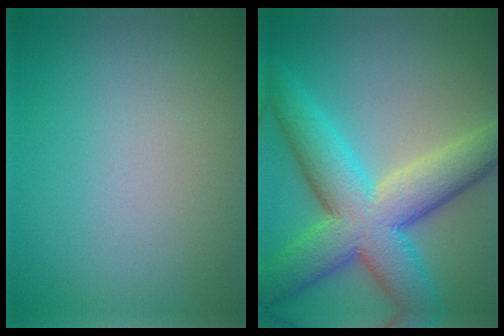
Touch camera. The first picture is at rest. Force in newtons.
{"total": 10.6, "press": 10.6, "slide": 0.4}